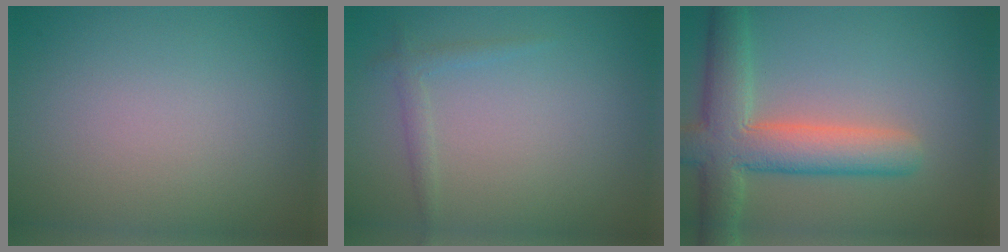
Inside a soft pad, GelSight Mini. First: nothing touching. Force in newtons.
{"total": 1.2, "press": 1.2, "slide": 0.0}
{"total": 7.1, "press": 7.1, "slide": 0.6}